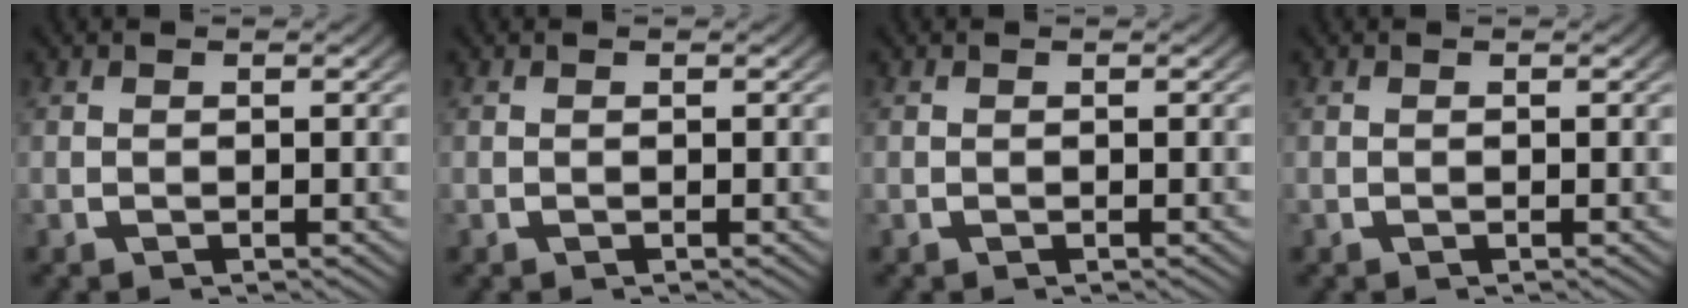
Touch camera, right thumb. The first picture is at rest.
{"total": 0.0}
{"total": 0.0}
{"total": 0.0}